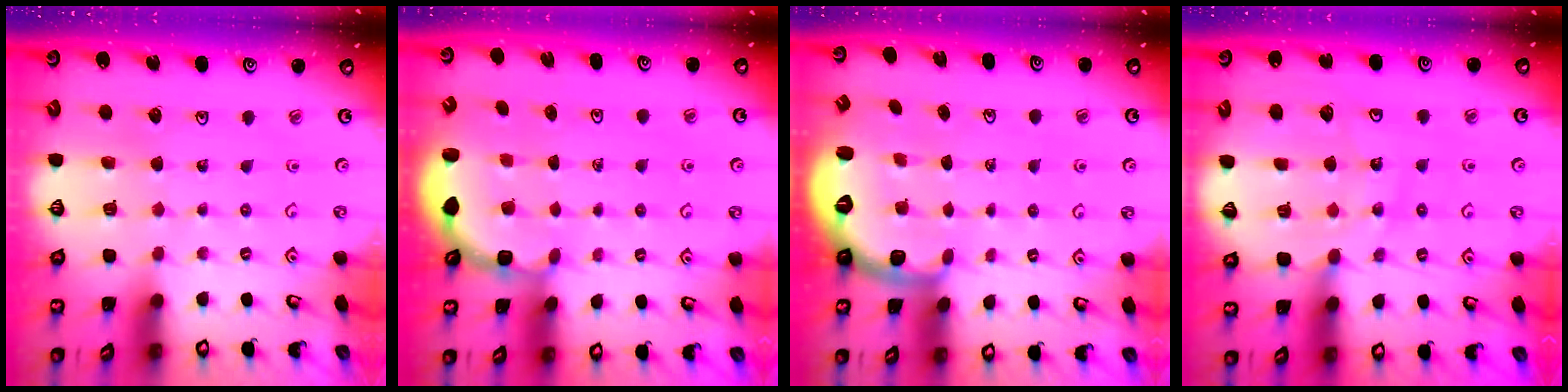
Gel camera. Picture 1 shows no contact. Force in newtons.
{"total": 2.9, "press": 2.3, "slide": 1.8}
{"total": 2.7, "press": 1.7, "slide": 2.1}
{"total": 10.1, "press": 10.1, "slide": 0.6}